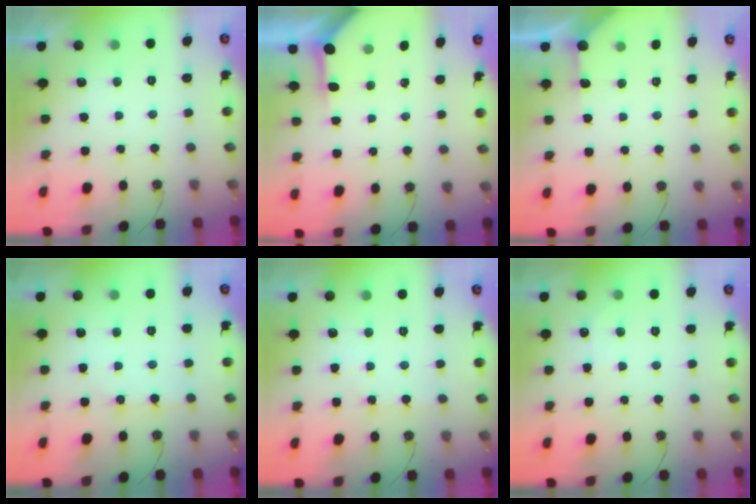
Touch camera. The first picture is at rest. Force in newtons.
{"total": 3.0, "press": 3.0, "slide": 0.3}
{"total": 3.0, "press": 2.9, "slide": 0.4}
{"total": 2.9, "press": 2.9, "slide": 0.3}
{"total": 3.2, "press": 3.2, "slide": 0.5}
{"total": 3.2, "press": 3.2, "slide": 0.5}